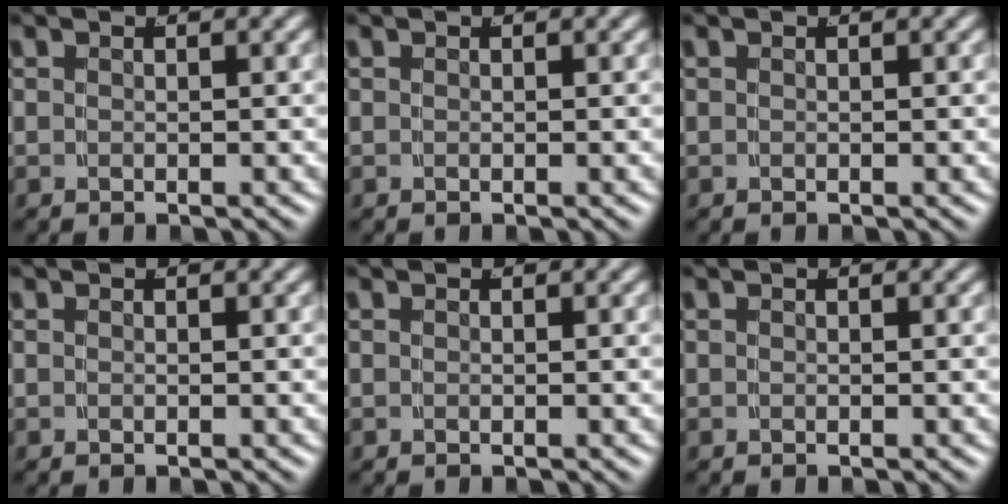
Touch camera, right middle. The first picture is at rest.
{"total": 0.0}
{"total": 0.0}
{"total": 0.0}
{"total": 0.0}
{"total": 0.0}